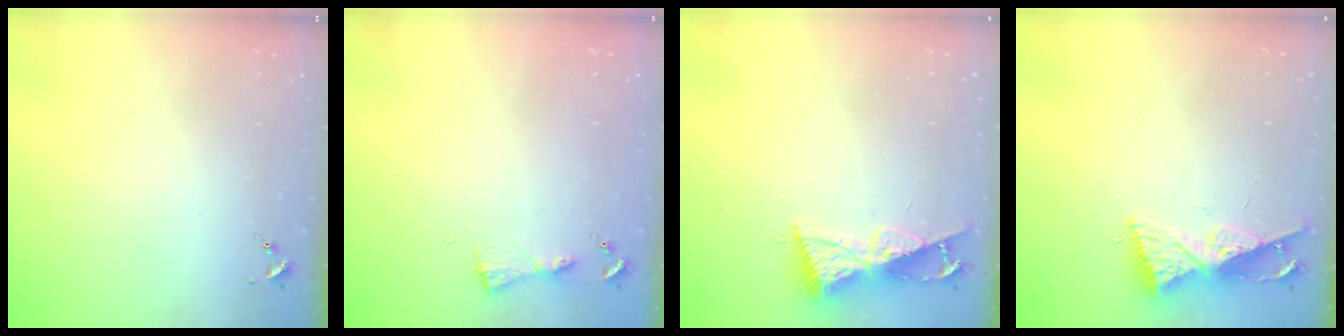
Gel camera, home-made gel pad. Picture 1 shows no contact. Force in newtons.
{"total": 3.9, "press": 3.9, "slide": 0.4}
{"total": 8.9, "press": 8.9, "slide": 0.5}
{"total": 8.7, "press": 8.7, "slide": 0.6}